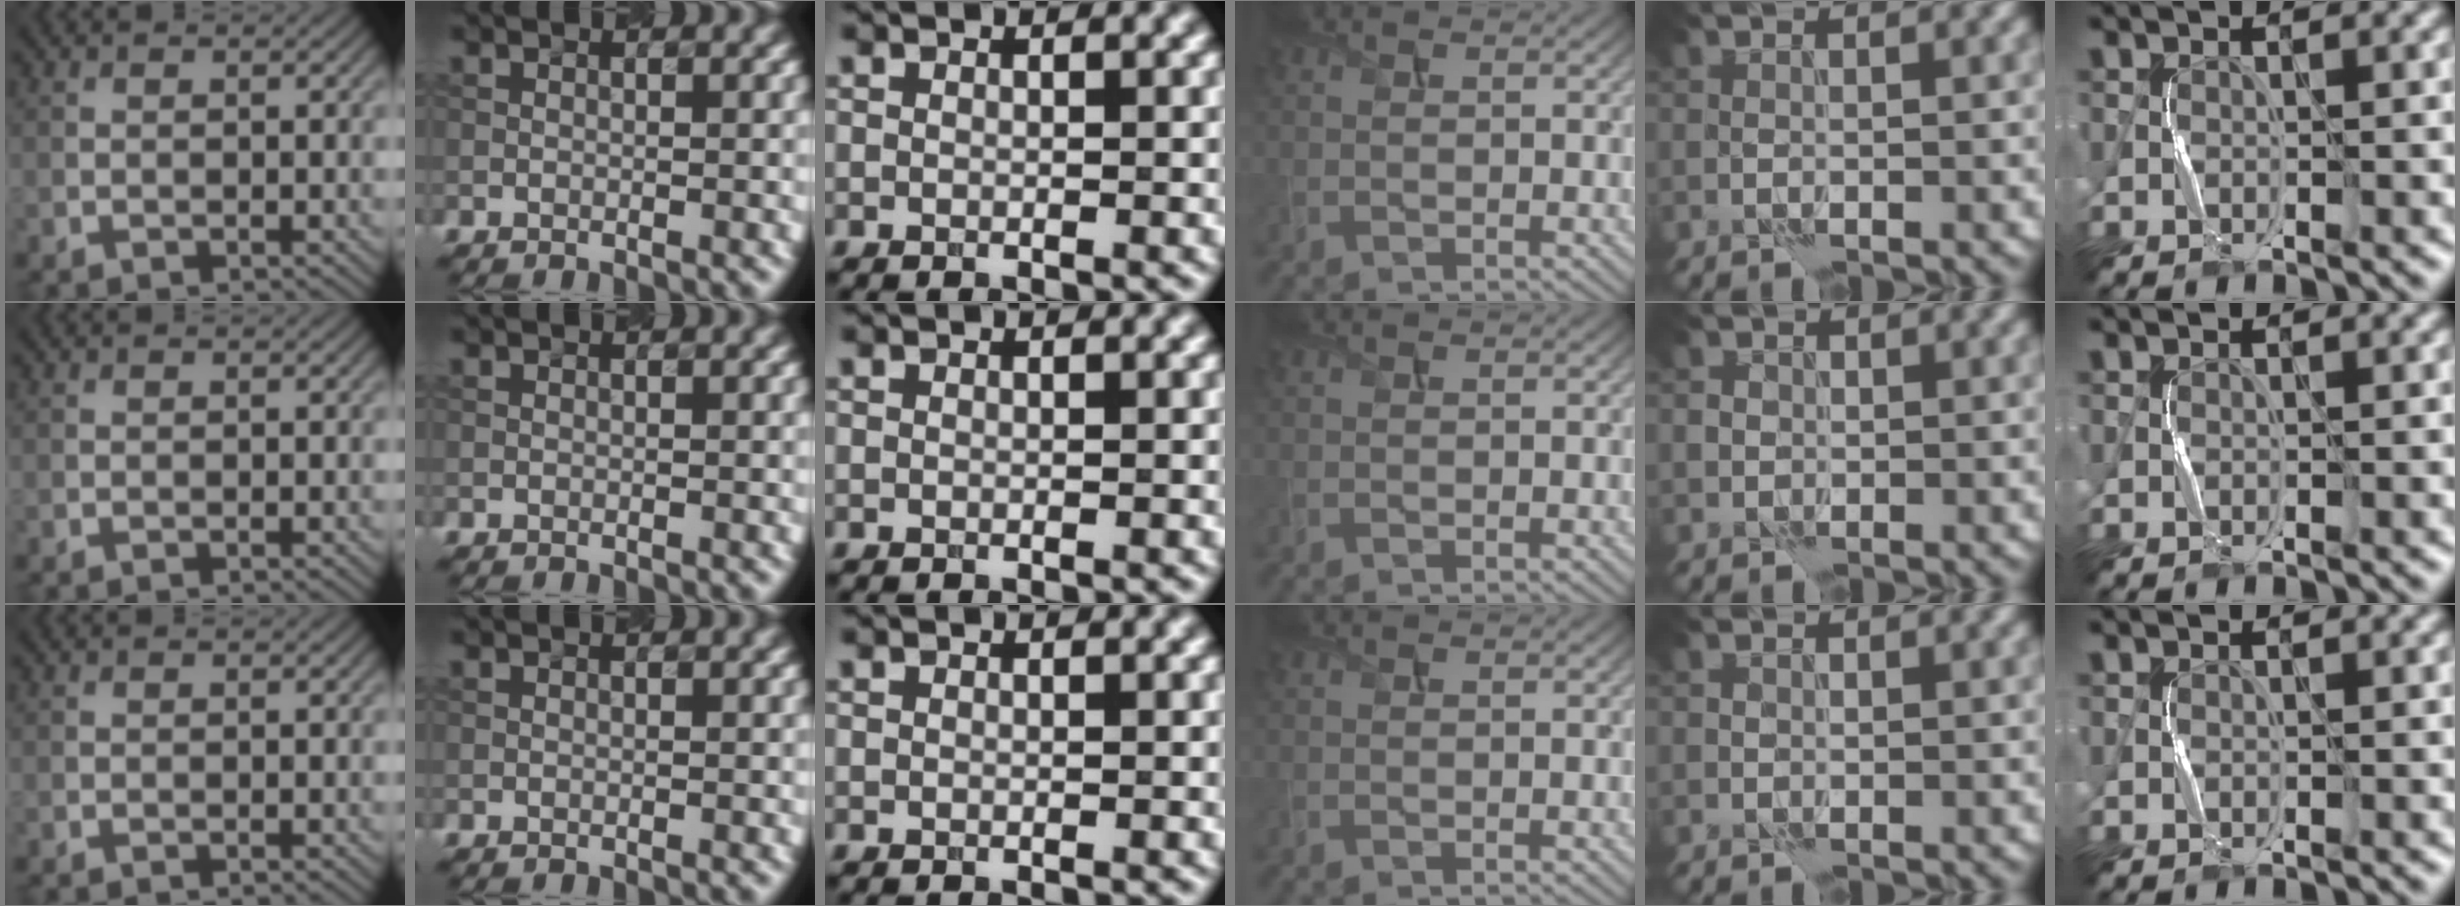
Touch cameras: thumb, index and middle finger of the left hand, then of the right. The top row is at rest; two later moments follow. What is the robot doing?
{"motion": "press", "object": "toy piano key"}